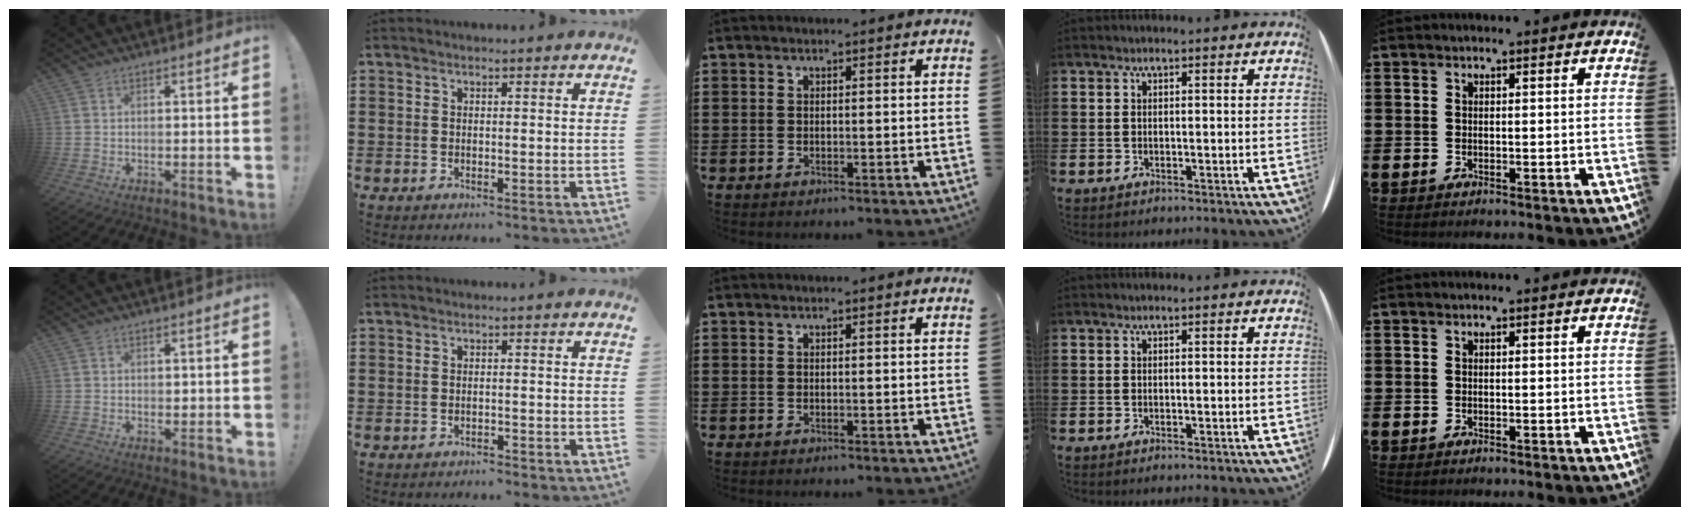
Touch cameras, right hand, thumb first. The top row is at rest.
{"thumb": {"total": 0.8, "force": [0.3, 0.7, 0.2], "torque": [0.001, 0.001, 0.004]}, "index": {"total": 0.7, "force": [-0.7, 0.1, -0.1], "torque": [0.000, 0.001, -0.016]}}